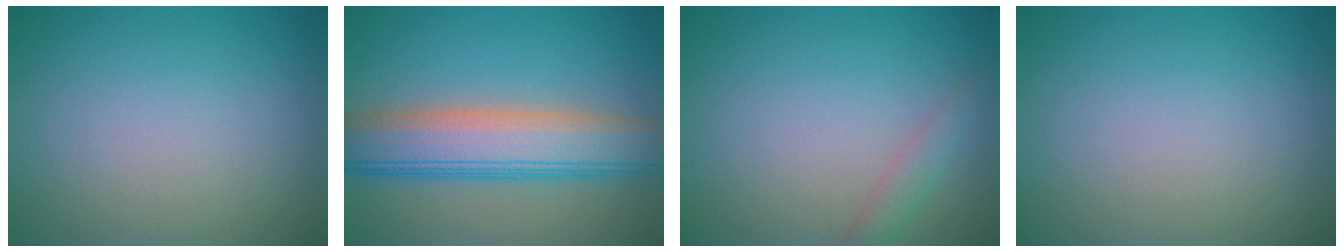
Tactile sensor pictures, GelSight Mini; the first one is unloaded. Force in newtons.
{"total": 8.0, "press": 8.0, "slide": 0.5}
{"total": 1.6, "press": 1.6, "slide": 0.0}
{"total": 0.0}